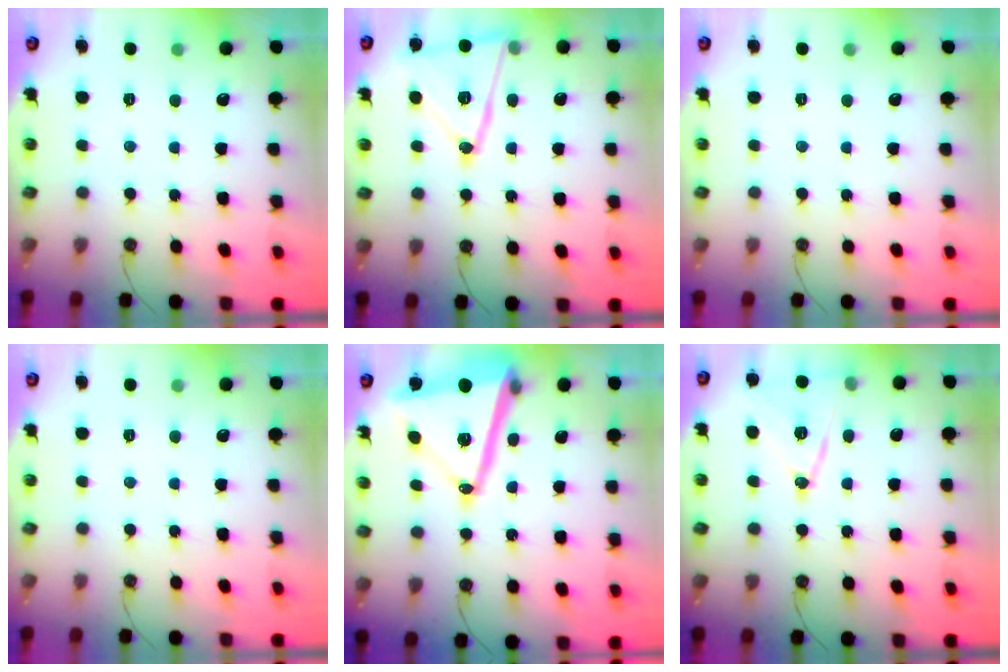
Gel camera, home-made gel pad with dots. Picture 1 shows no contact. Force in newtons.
{"total": 16.9, "press": 16.7, "slide": 2.0}
{"total": 0.0}
{"total": 0.0}
{"total": 20.5, "press": 20.4, "slide": 1.9}
{"total": 14.2, "press": 13.8, "slide": 3.3}